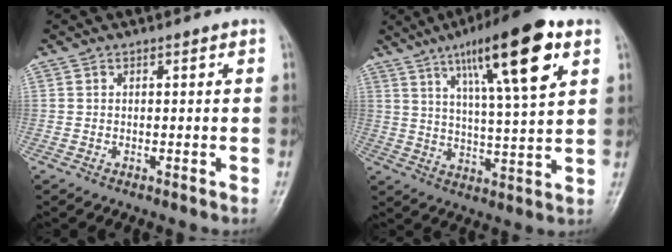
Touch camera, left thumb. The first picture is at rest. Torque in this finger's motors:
{"motor_torque": [1.46, 0.82, 1.77, -1.01, 0.54]}